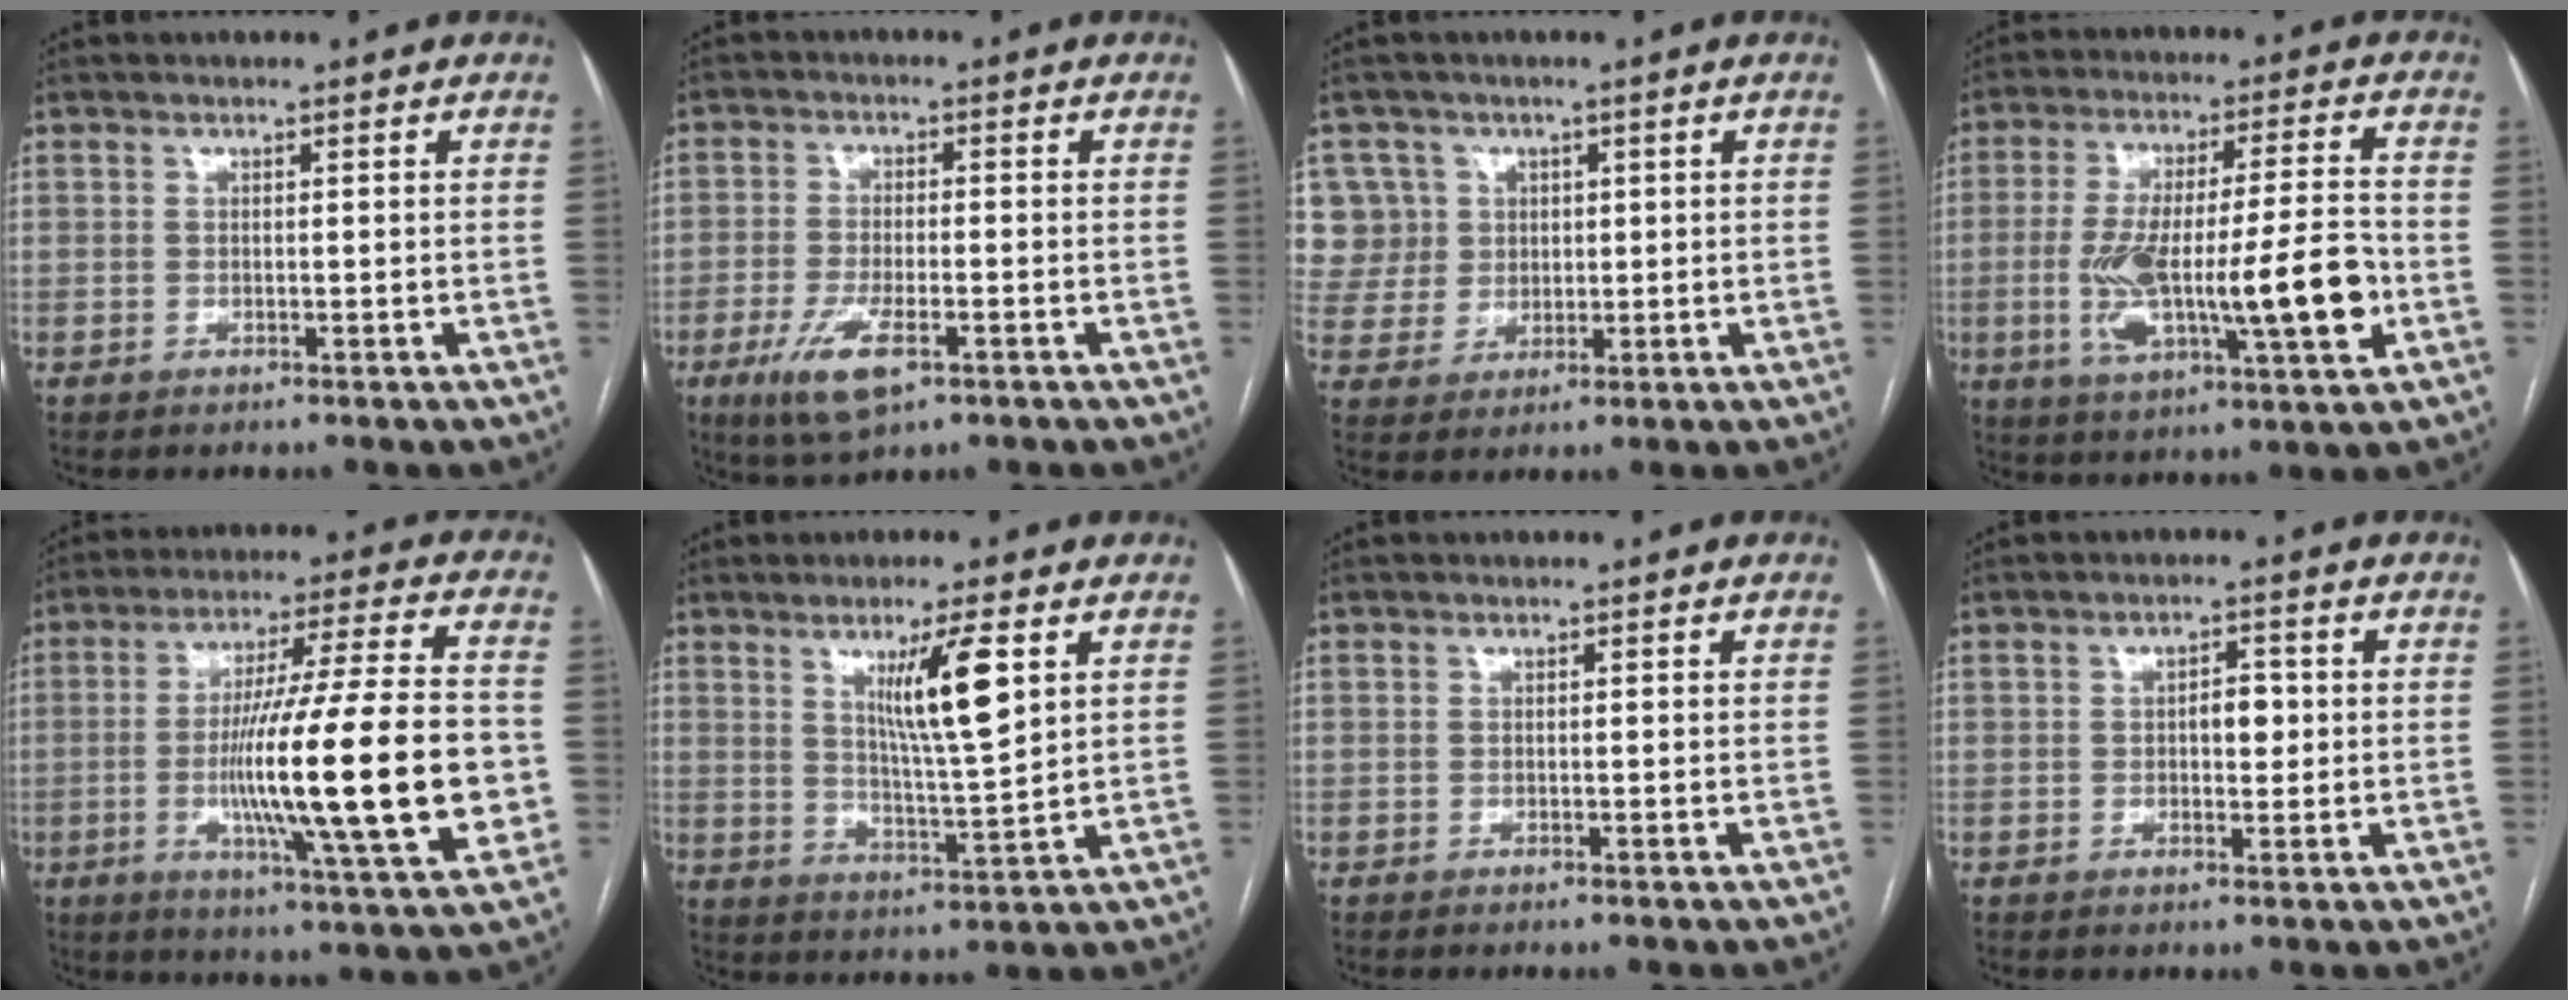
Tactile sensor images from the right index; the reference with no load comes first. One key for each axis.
{"total": 7.6, "fx": -3.6, "fy": 2.7, "fz": 6.1, "tx": -0.126, "ty": -0.013, "tz": -0.058}
{"total": 9.3, "fx": 3.0, "fy": 8.8, "fz": 0.6, "tx": -0.018, "ty": 0.037, "tz": 0.075}
{"total": 17.5, "fx": -3.5, "fy": 2.7, "fz": 16.9, "tx": -0.291, "ty": 0.007, "tz": -0.046}
{"total": 22.8, "fx": -3.4, "fy": 0.9, "fz": 22.5, "tx": -0.344, "ty": -0.007, "tz": -0.057}
{"total": 9.0, "fx": 3.7, "fy": 0.2, "fz": 8.3, "tx": -0.144, "ty": -0.012, "tz": 0.067}
{"total": 0.0}
{"total": 3.1, "fx": 0.2, "fy": 1.6, "fz": 2.6, "tx": -0.039, "ty": 0.008, "tz": 0.006}